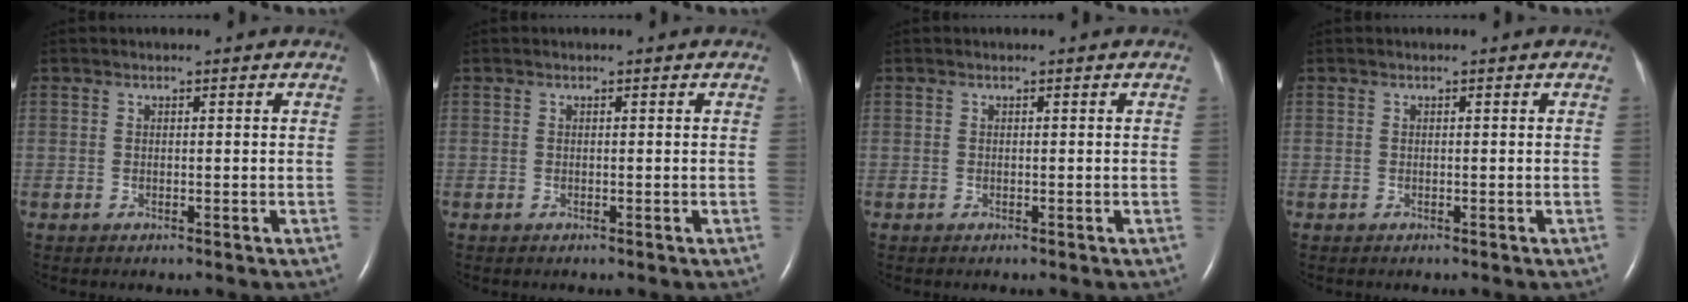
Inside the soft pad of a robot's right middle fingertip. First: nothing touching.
{"total": 0.0}
{"total": 0.0}
{"total": 0.0}